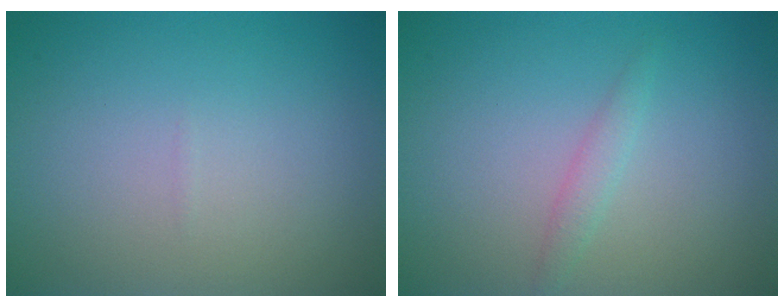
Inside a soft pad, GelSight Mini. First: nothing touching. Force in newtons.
{"total": 1.2, "press": 1.2, "slide": 0.1}